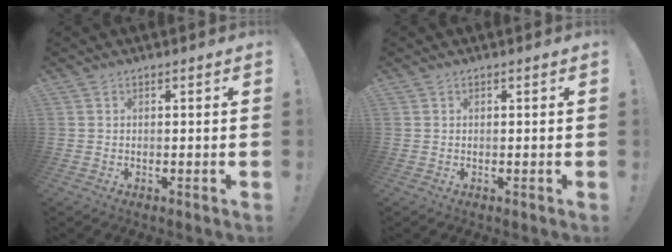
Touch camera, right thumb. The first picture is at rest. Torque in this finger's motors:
{"motor_torque": [0.14, 0.01, 0.09, -0.01, 0.00]}